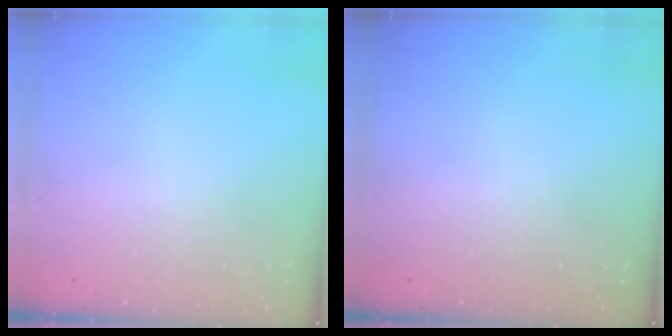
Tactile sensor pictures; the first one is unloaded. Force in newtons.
{"total": 0.0}